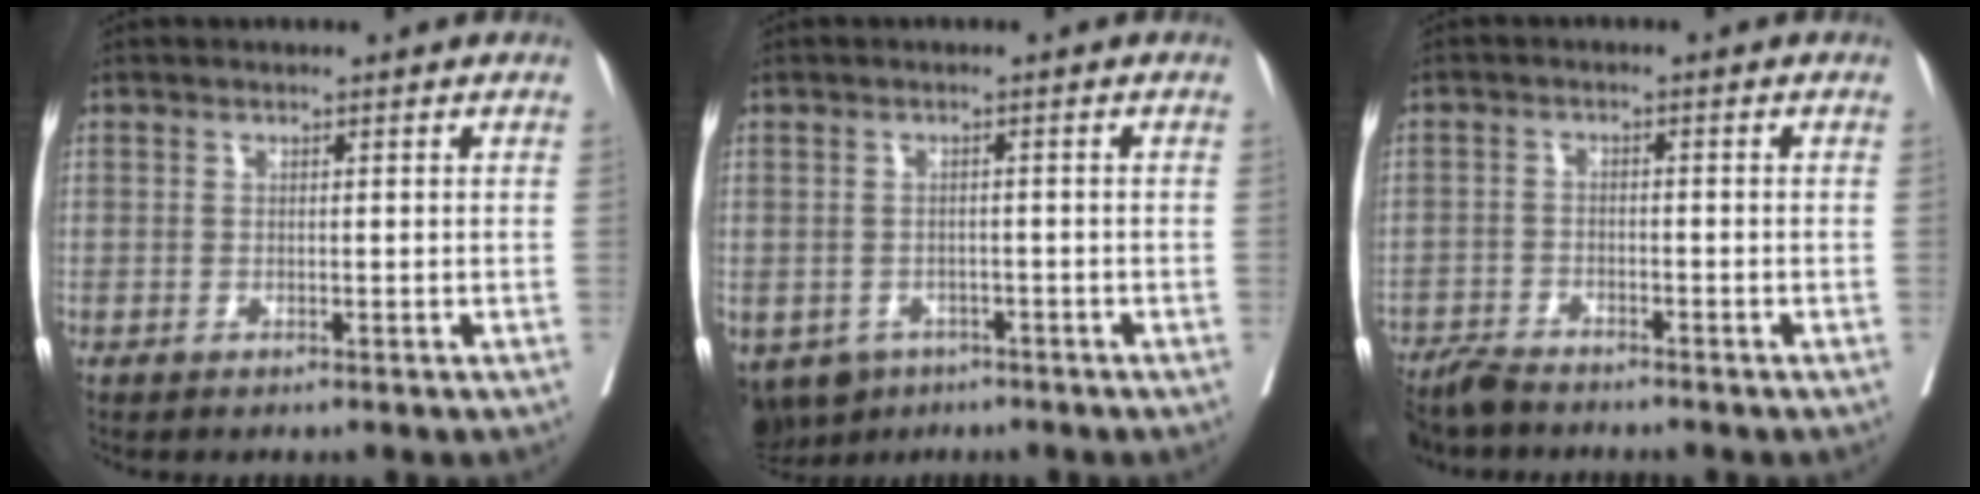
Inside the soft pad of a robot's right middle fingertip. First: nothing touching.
{"total": 7.3, "force": [-4.4, 5.4, 2.1], "torque": [-0.047, -0.005, -0.060]}
{"total": 5.7, "force": [-5.5, 0.7, 1.4], "torque": [-0.015, -0.017, -0.097]}